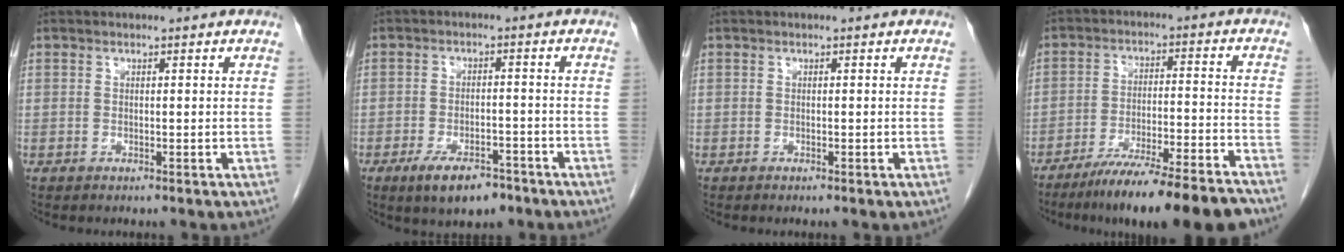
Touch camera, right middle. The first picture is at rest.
{"total": 6.7, "force": [-4.4, 2.7, 4.2], "torque": [-0.072, -0.002, -0.067]}
{"total": 0.0}
{"total": 15.9, "force": [-13.0, 0.2, 9.2], "torque": [-0.119, -0.016, -0.204]}